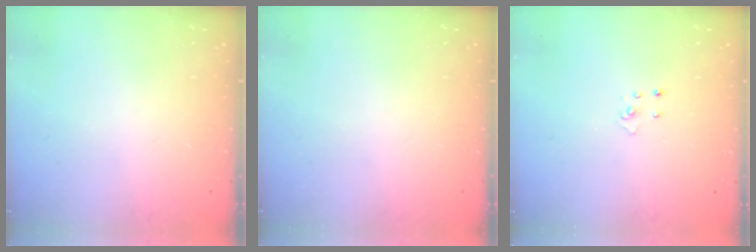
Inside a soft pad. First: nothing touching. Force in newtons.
{"total": 0.0}
{"total": 3.0, "press": 2.9, "slide": 0.3}